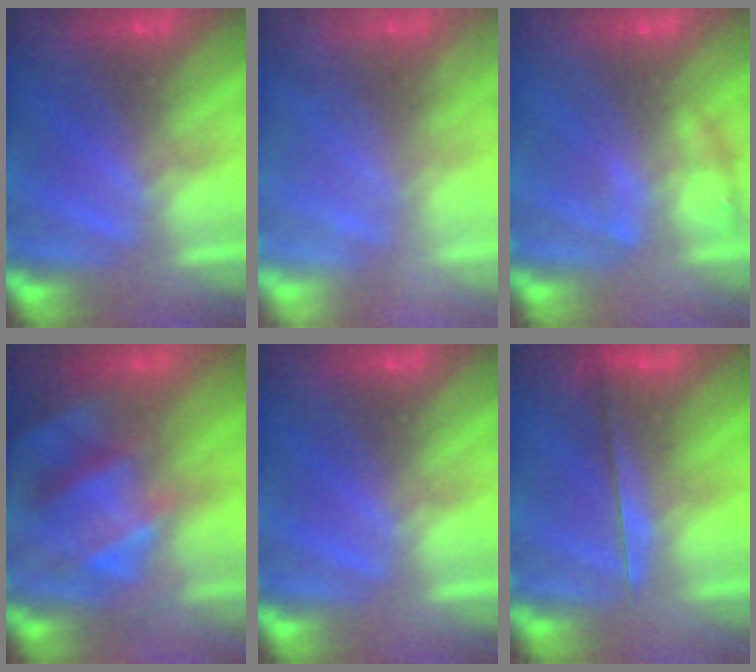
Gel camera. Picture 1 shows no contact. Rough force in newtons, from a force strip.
{"total": 2.4}
{"total": 2.2}
{"total": 5.2}
{"total": 0.0}
{"total": 2.4}